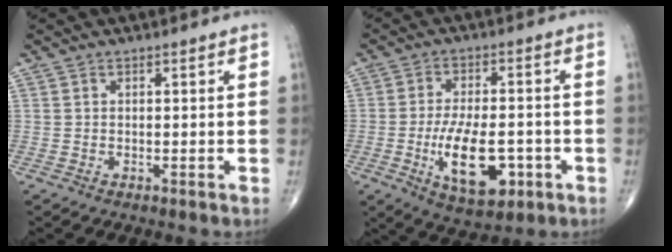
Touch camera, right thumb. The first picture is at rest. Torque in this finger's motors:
{"motor_torque": [2.85, 2.15, 1.55, -0.32, 0.50]}